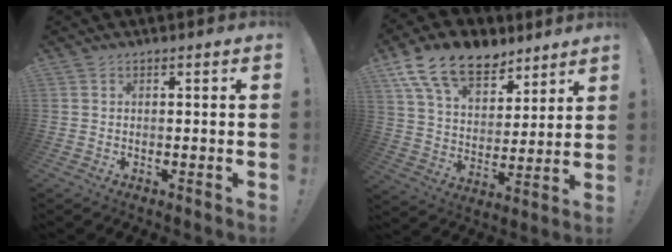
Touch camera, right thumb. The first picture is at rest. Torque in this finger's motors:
{"motor_torque": [0.70, 2.79, 0.41, 0.14, 0.15]}